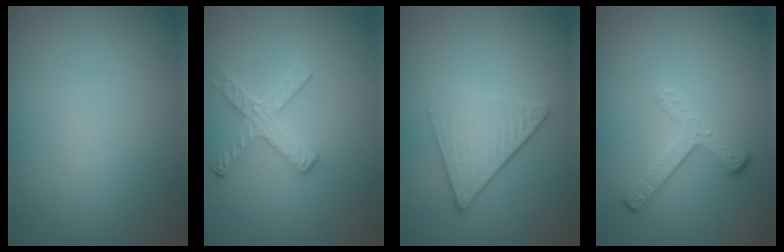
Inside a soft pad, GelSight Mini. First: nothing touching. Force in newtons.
{"total": 2.8, "press": 2.8, "slide": 0.3}
{"total": 4.3, "press": 2.8, "slide": 3.3}
{"total": 3.4, "press": 2.6, "slide": 2.3}